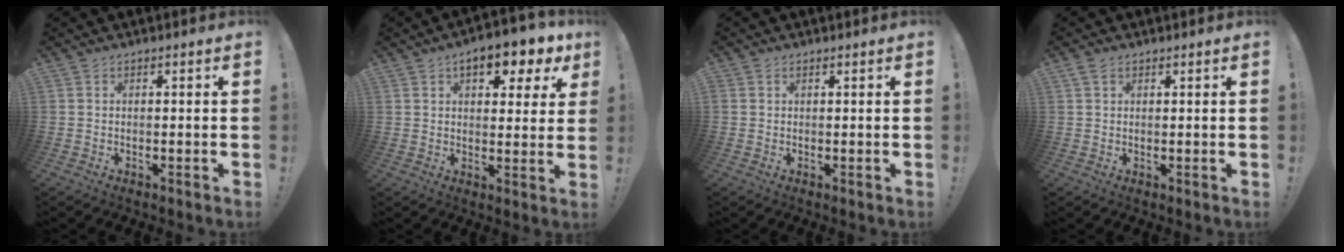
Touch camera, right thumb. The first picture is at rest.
{"total": 9.3, "force": [4.7, 4.3, 6.7], "torque": [-0.088, -0.020, 0.079]}
{"total": 0.9, "force": [0.6, 0.6, 0.1], "torque": [0.004, -0.001, 0.010]}
{"total": 1.8, "force": [1.2, 1.1, 0.8], "torque": [-0.016, 0.002, 0.022]}